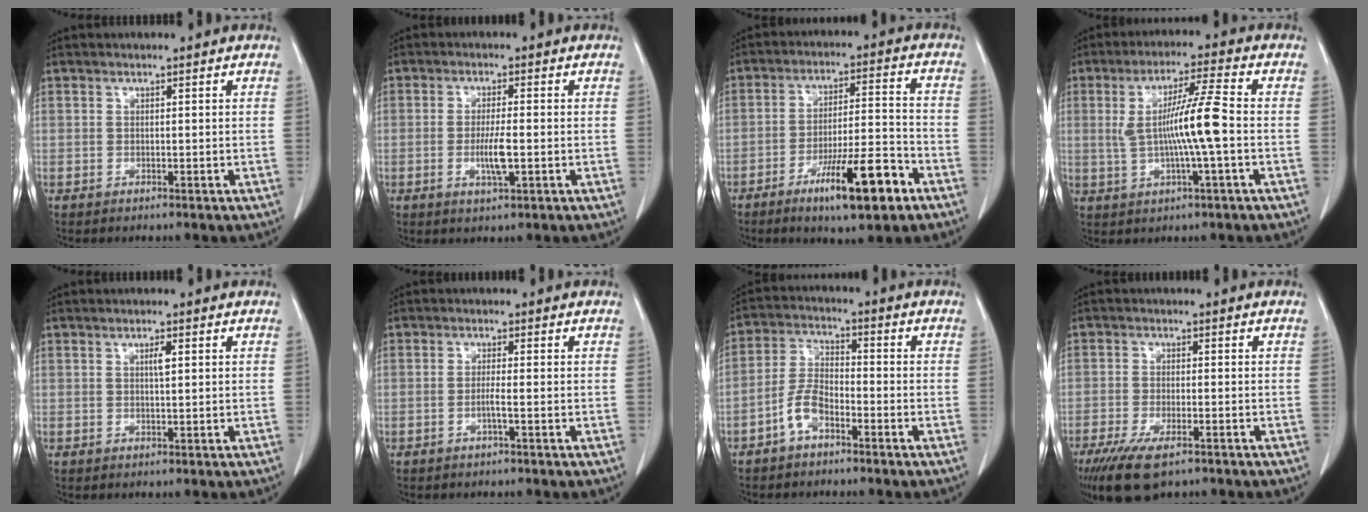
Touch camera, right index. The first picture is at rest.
{"total": 4.2, "force": [-1.0, 0.5, 4.1], "torque": [-0.081, -0.006, -0.016]}
{"total": 13.7, "force": [-7.7, 1.9, 11.2], "torque": [-0.184, -0.001, -0.120]}
{"total": 9.4, "force": [-0.3, -0.3, 9.4], "torque": [-0.174, 0.005, -0.006]}
{"total": 1.5, "force": [0.5, 0.2, 1.4], "torque": [-0.027, 0.001, 0.008]}
{"total": 1.6, "force": [-0.6, -0.2, 1.4], "torque": [-0.026, 0.001, -0.014]}
{"total": 5.7, "force": [-3.3, 2.6, 3.8], "torque": [-0.088, 0.014, -0.067]}
{"total": 9.0, "force": [-6.2, 2.6, 6.1], "torque": [-0.106, -0.020, -0.097]}